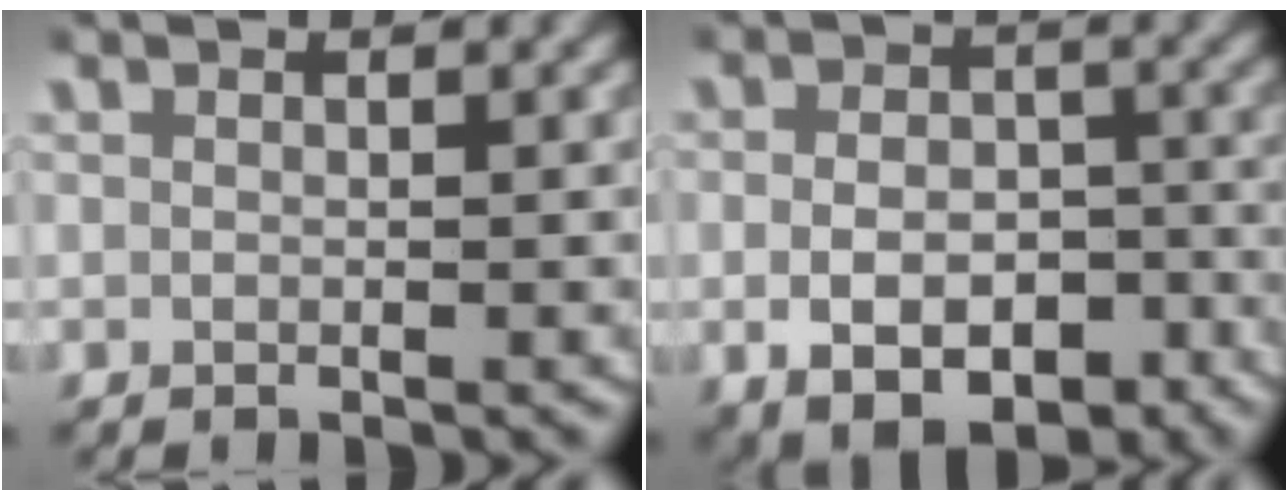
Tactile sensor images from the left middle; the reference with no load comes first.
{"total": 6.8, "force": [-3.6, 4.3, 3.8], "torque": [-0.050, -0.022, -0.054]}